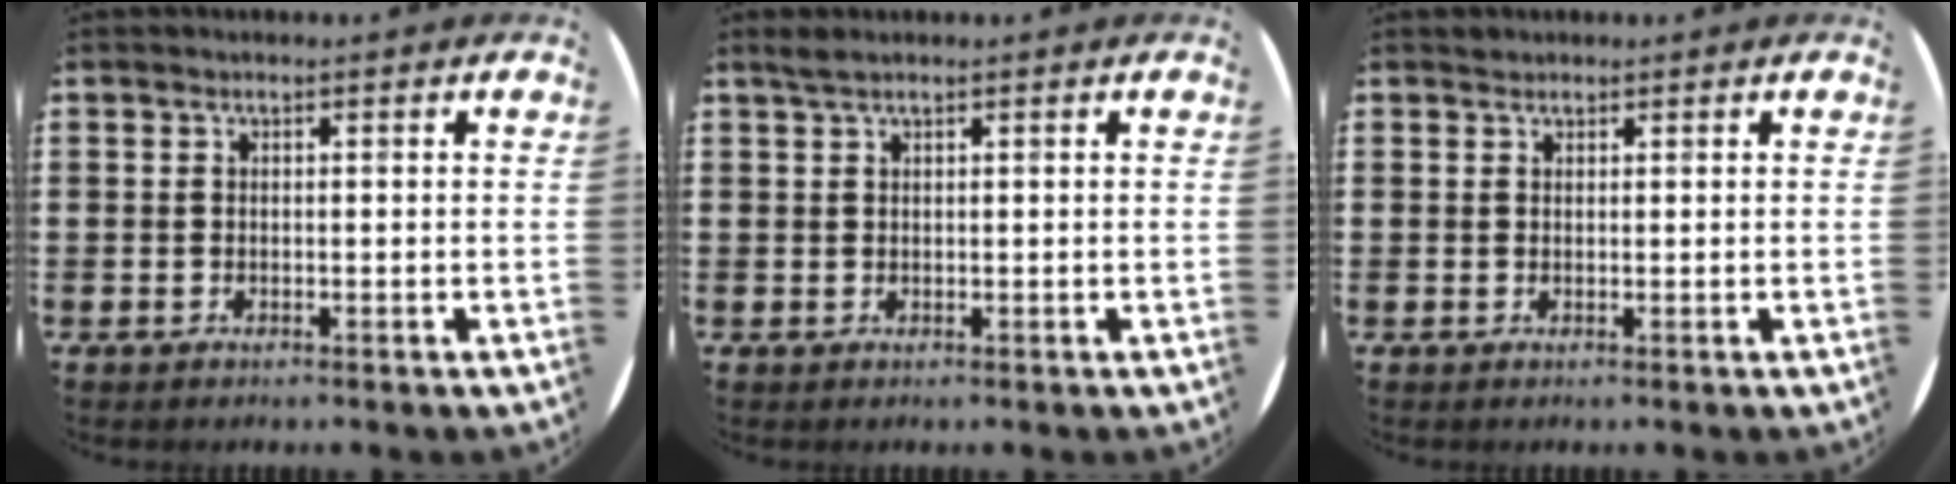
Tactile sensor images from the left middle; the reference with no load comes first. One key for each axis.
{"total": 1.1, "fx": 0.9, "fy": -0.1, "fz": 0.6, "tx": -0.013, "ty": 0.002, "tz": 0.017}
{"total": 0.6, "fx": 0.5, "fy": 0.2, "fz": -0.1, "tx": 0.003, "ty": 0.004, "tz": 0.010}